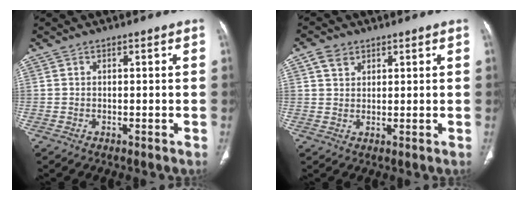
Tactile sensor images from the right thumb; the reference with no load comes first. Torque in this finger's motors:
{"motor_torque": [-0.01, 0.01, 0.35, -0.27, 0.00]}